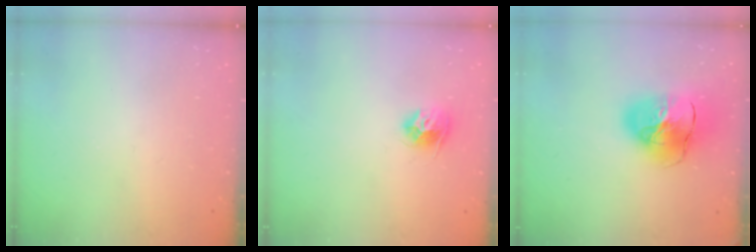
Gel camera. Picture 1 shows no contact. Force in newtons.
{"total": 9.6, "press": 9.6, "slide": 0.6}
{"total": 17.4, "press": 17.2, "slide": 2.3}